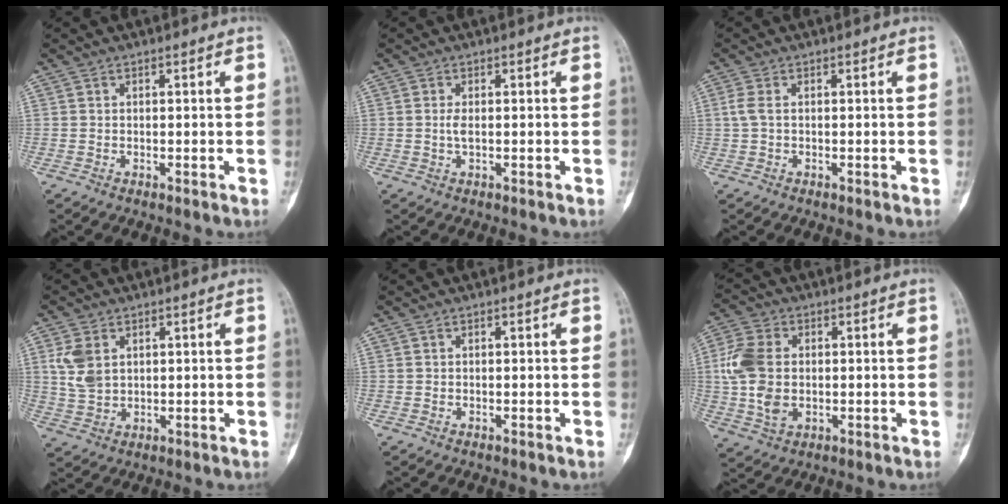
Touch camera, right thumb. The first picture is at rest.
{"total": 1.4, "force": [-0.1, 0.4, 1.3], "torque": [-0.028, -0.002, 0.000]}
{"total": 1.9, "force": [0.0, 0.9, 1.7], "torque": [-0.045, 0.000, -0.003]}
{"total": 5.9, "force": [1.8, 4.0, 3.9], "torque": [-0.072, -0.002, 0.044]}
{"total": 0.0}
{"total": 10.3, "force": [0.3, 7.0, 7.6], "torque": [-0.163, 0.004, 0.007]}